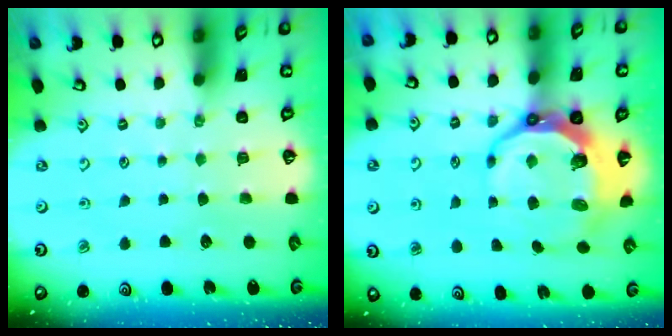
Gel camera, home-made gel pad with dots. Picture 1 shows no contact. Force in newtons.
{"total": 12.1, "press": 11.2, "slide": 4.6}